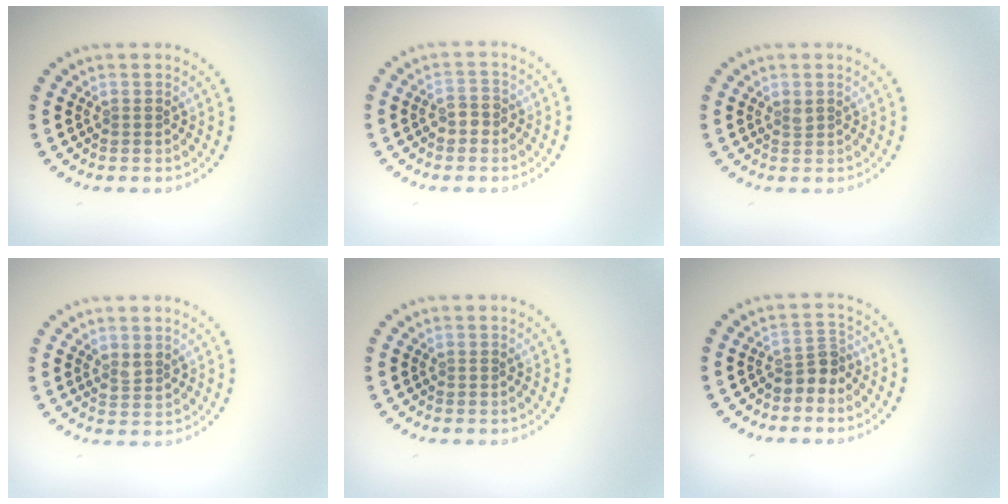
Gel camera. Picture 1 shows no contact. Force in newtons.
{"total": 1.6, "press": 1.5, "slide": 0.4}
{"total": 0.6, "press": 0.5, "slide": 0.3}
{"total": 1.4, "press": 1.2, "slide": 0.6}
{"total": 0.0}
{"total": 2.2, "press": 1.7, "slide": 1.4}